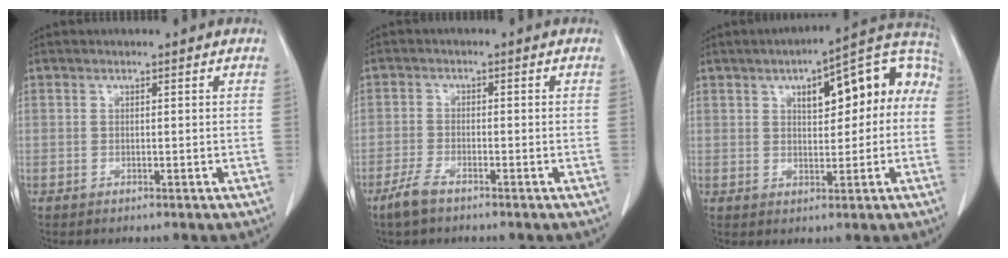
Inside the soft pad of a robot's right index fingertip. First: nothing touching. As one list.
[{"total": 3.5, "force": [-2.6, 0.7, 2.1], "torque": [-0.053, -0.004, -0.053]}, {"total": 14.2, "force": [2.7, 5.4, 12.9], "torque": [-0.166, 0.047, 0.033]}]